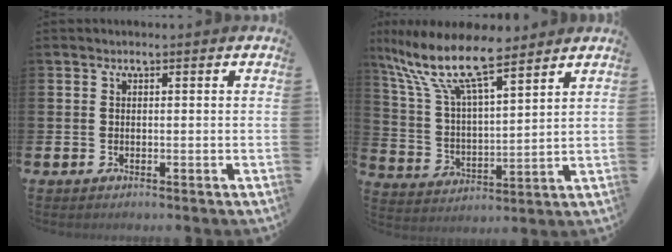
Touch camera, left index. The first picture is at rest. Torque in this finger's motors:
{"motor_torque": [1.00, -1.14, 1.05, 0.21]}